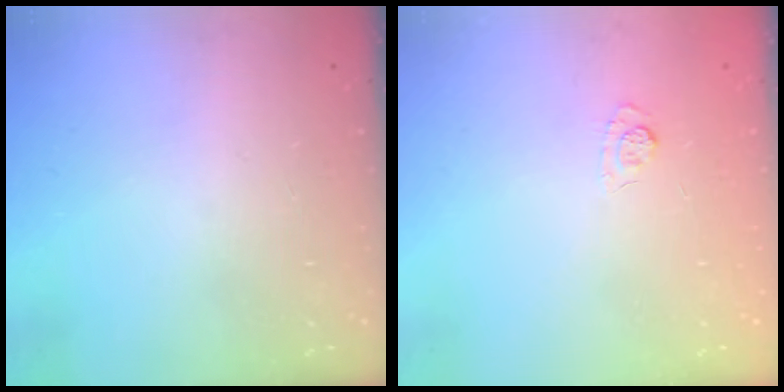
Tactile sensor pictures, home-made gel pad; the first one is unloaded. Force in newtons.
{"total": 2.1, "press": 1.6, "slide": 1.3}